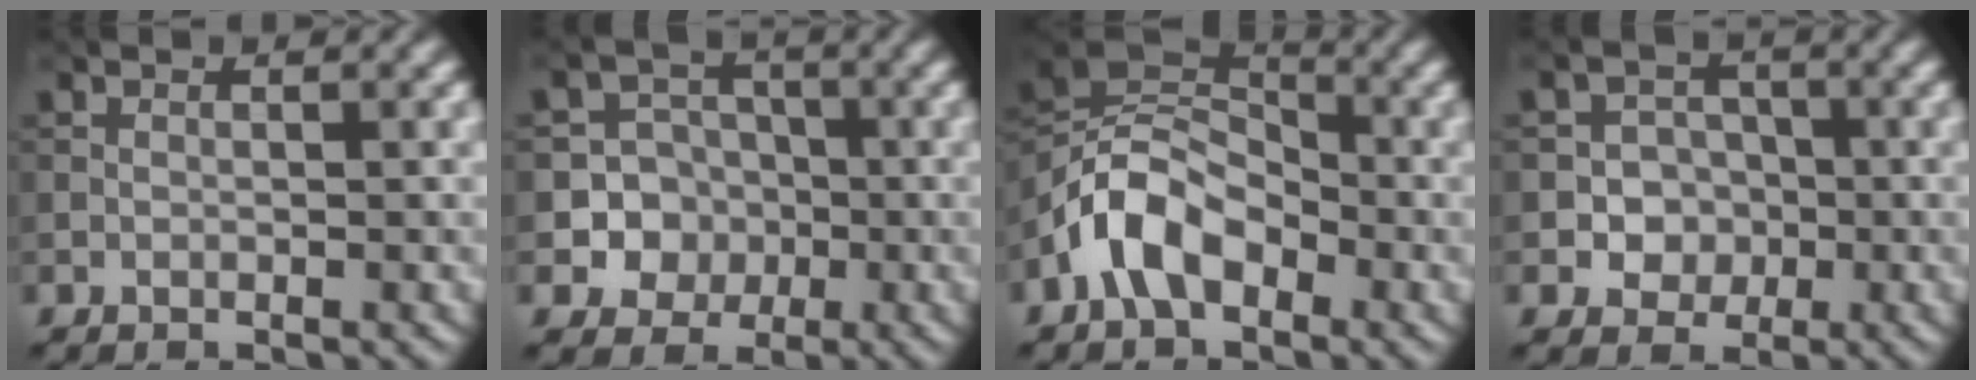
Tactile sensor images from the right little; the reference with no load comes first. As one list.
[{"total": 7.5, "force": [-1.9, 7.2, 1.3], "torque": [-0.011, 0.011, -0.057]}, {"total": 6.6, "force": [-3.1, 4.0, 4.2], "torque": [-0.076, 0.011, -0.074]}, {"total": 3.8, "force": [-0.9, 3.5, 1.1], "torque": [0.005, 0.008, -0.034]}]